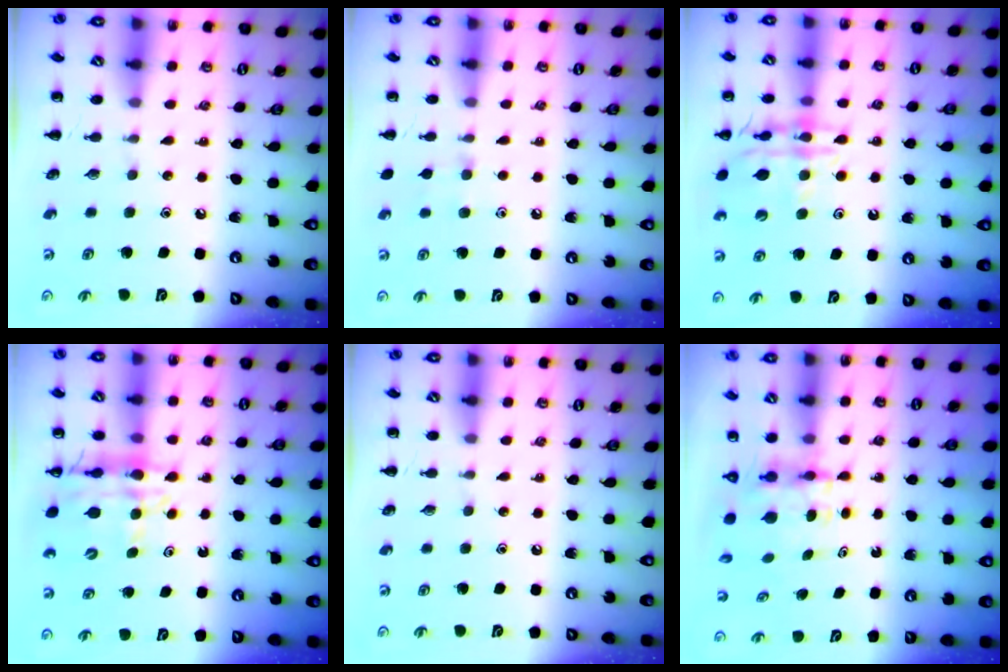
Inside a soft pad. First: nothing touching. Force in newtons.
{"total": 5.3, "press": 5.0, "slide": 1.9}
{"total": 14.4, "press": 14.3, "slide": 1.9}
{"total": 11.6, "press": 11.1, "slide": 3.3}
{"total": 0.0}
{"total": 4.6, "press": 4.6, "slide": 0.8}